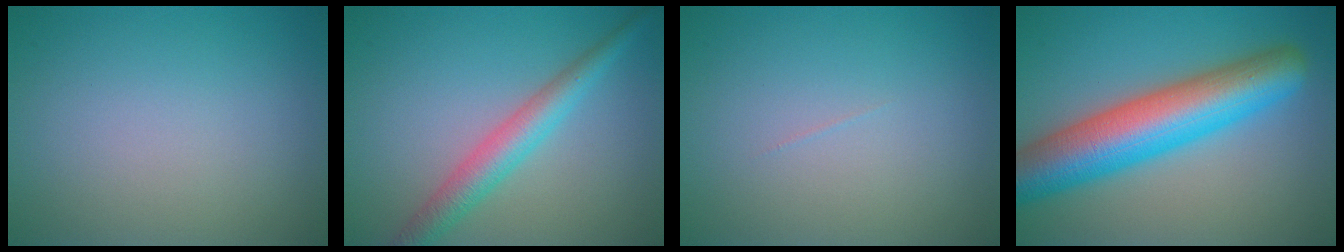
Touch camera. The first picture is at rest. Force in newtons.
{"total": 3.8, "press": 3.8, "slide": 0.0}
{"total": 0.0}
{"total": 10.1, "press": 10.0, "slide": 0.2}